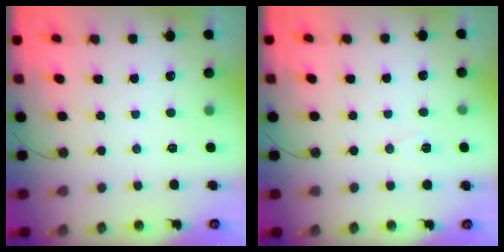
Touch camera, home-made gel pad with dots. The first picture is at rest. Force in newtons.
{"total": 6.5, "press": 4.7, "slide": 4.5}